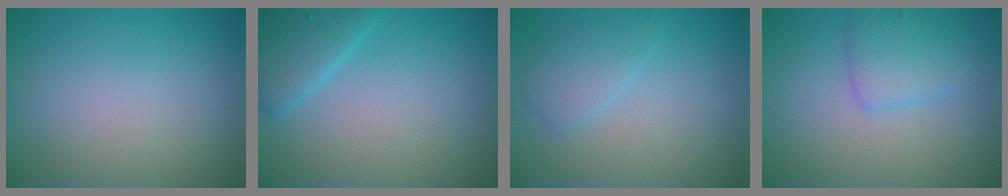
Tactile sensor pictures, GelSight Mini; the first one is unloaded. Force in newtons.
{"total": 3.4, "press": 3.4, "slide": 0.2}
{"total": 2.0, "press": 2.0, "slide": 0.1}
{"total": 2.9, "press": 2.9, "slide": 0.0}